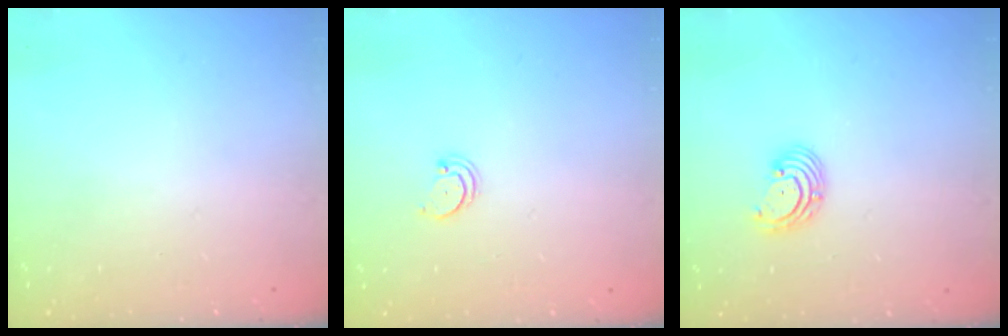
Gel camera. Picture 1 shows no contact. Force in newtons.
{"total": 2.0, "press": 2.0, "slide": 0.2}
{"total": 2.8, "press": 2.8, "slide": 0.2}